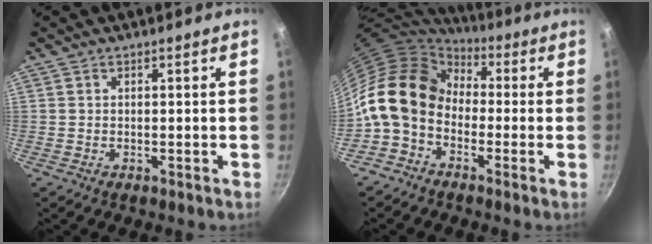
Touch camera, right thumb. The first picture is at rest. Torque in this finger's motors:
{"motor_torque": [1.72, 2.96, 1.32, -1.45, 0.58]}